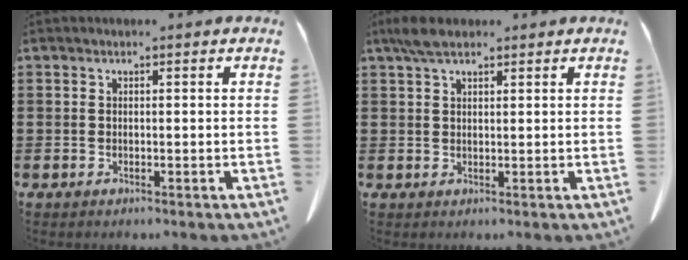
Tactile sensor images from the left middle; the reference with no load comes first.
{"total": 3.3, "force": [2.4, 1.2, 2.0], "torque": [-0.046, 0.005, 0.046]}